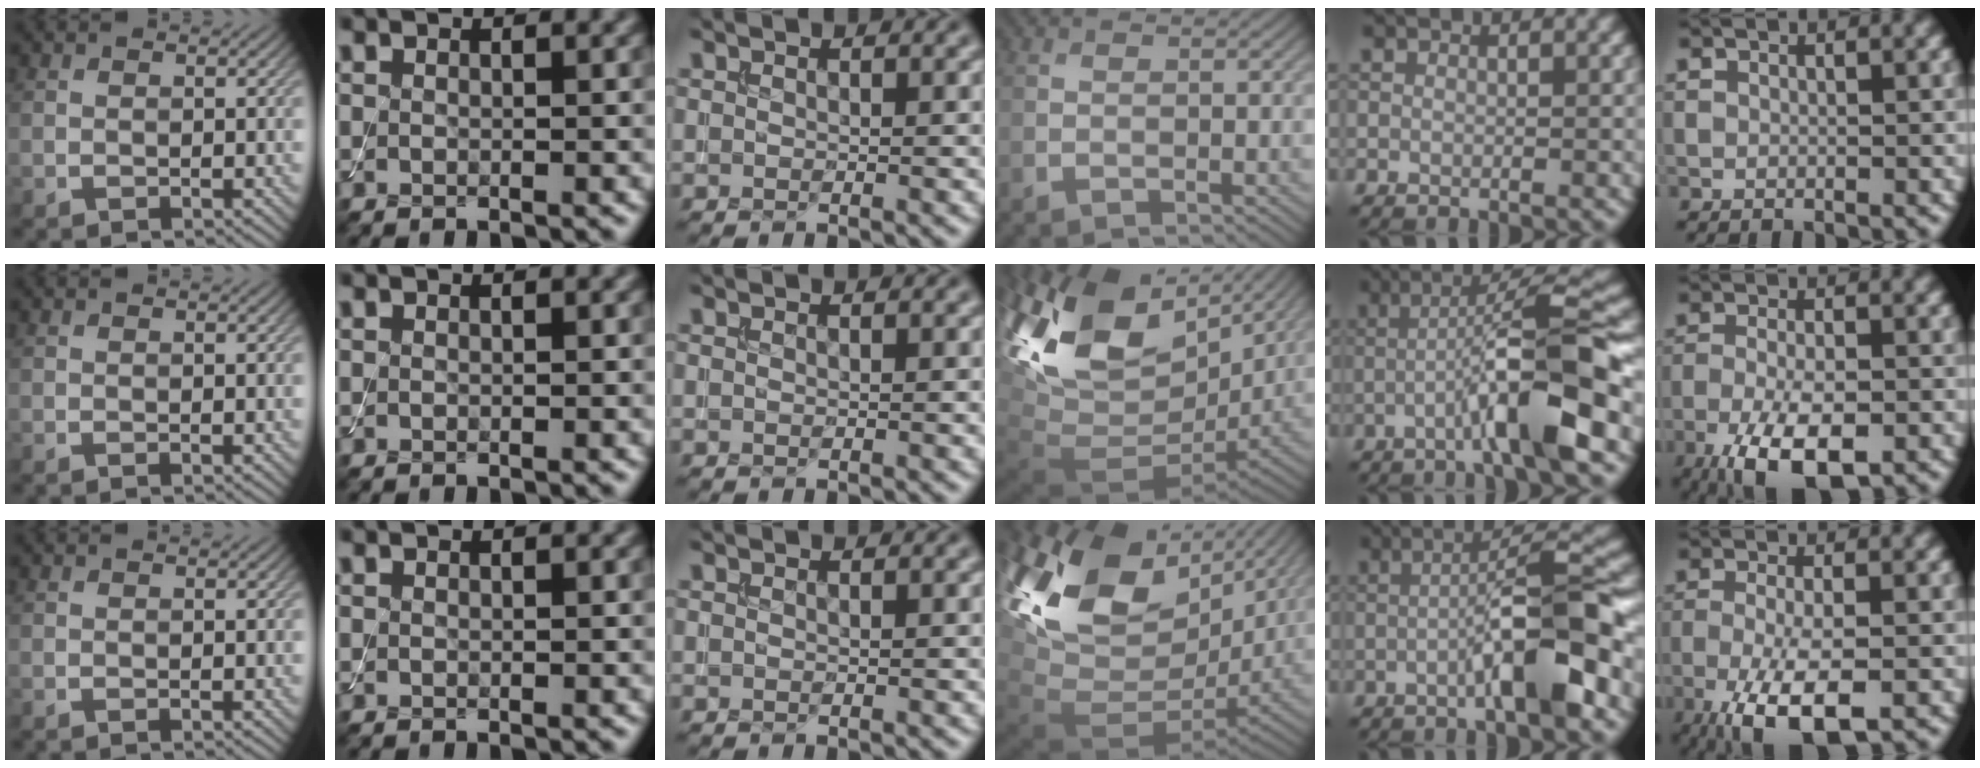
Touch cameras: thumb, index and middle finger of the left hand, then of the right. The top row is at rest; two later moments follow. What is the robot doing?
{"motion": "assemble", "object": "toy tower of hanoi"}